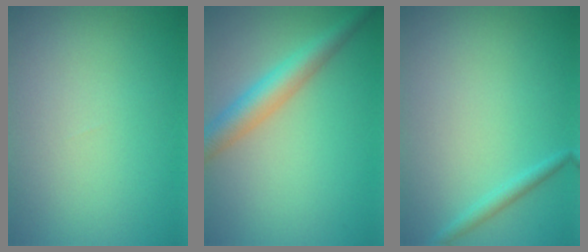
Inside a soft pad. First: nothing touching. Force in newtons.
{"total": 4.1, "press": 4.1, "slide": 0.1}
{"total": 1.2, "press": 1.2, "slide": 0.1}